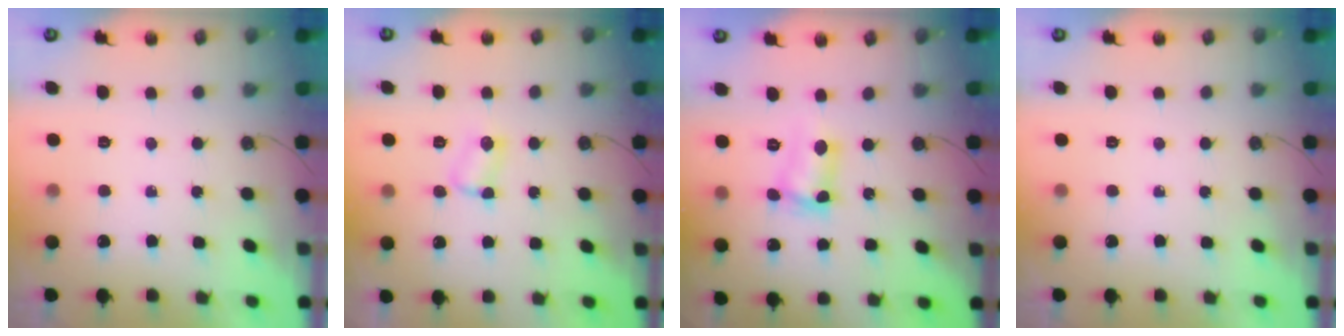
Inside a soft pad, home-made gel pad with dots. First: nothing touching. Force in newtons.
{"total": 2.9, "press": 2.9, "slide": 0.5}
{"total": 6.6, "press": 6.6, "slide": 0.7}
{"total": 0.0}